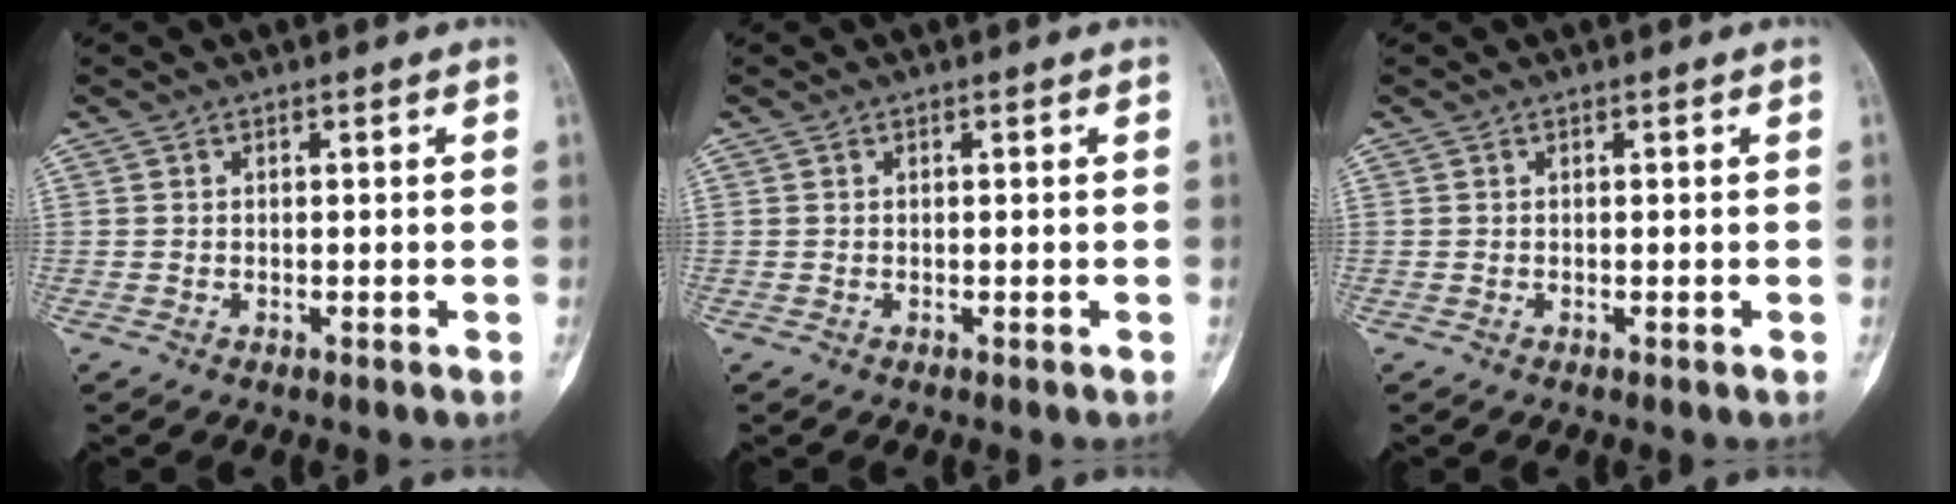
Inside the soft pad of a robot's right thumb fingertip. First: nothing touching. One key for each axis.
{"total": 0.0}
{"total": 0.0}